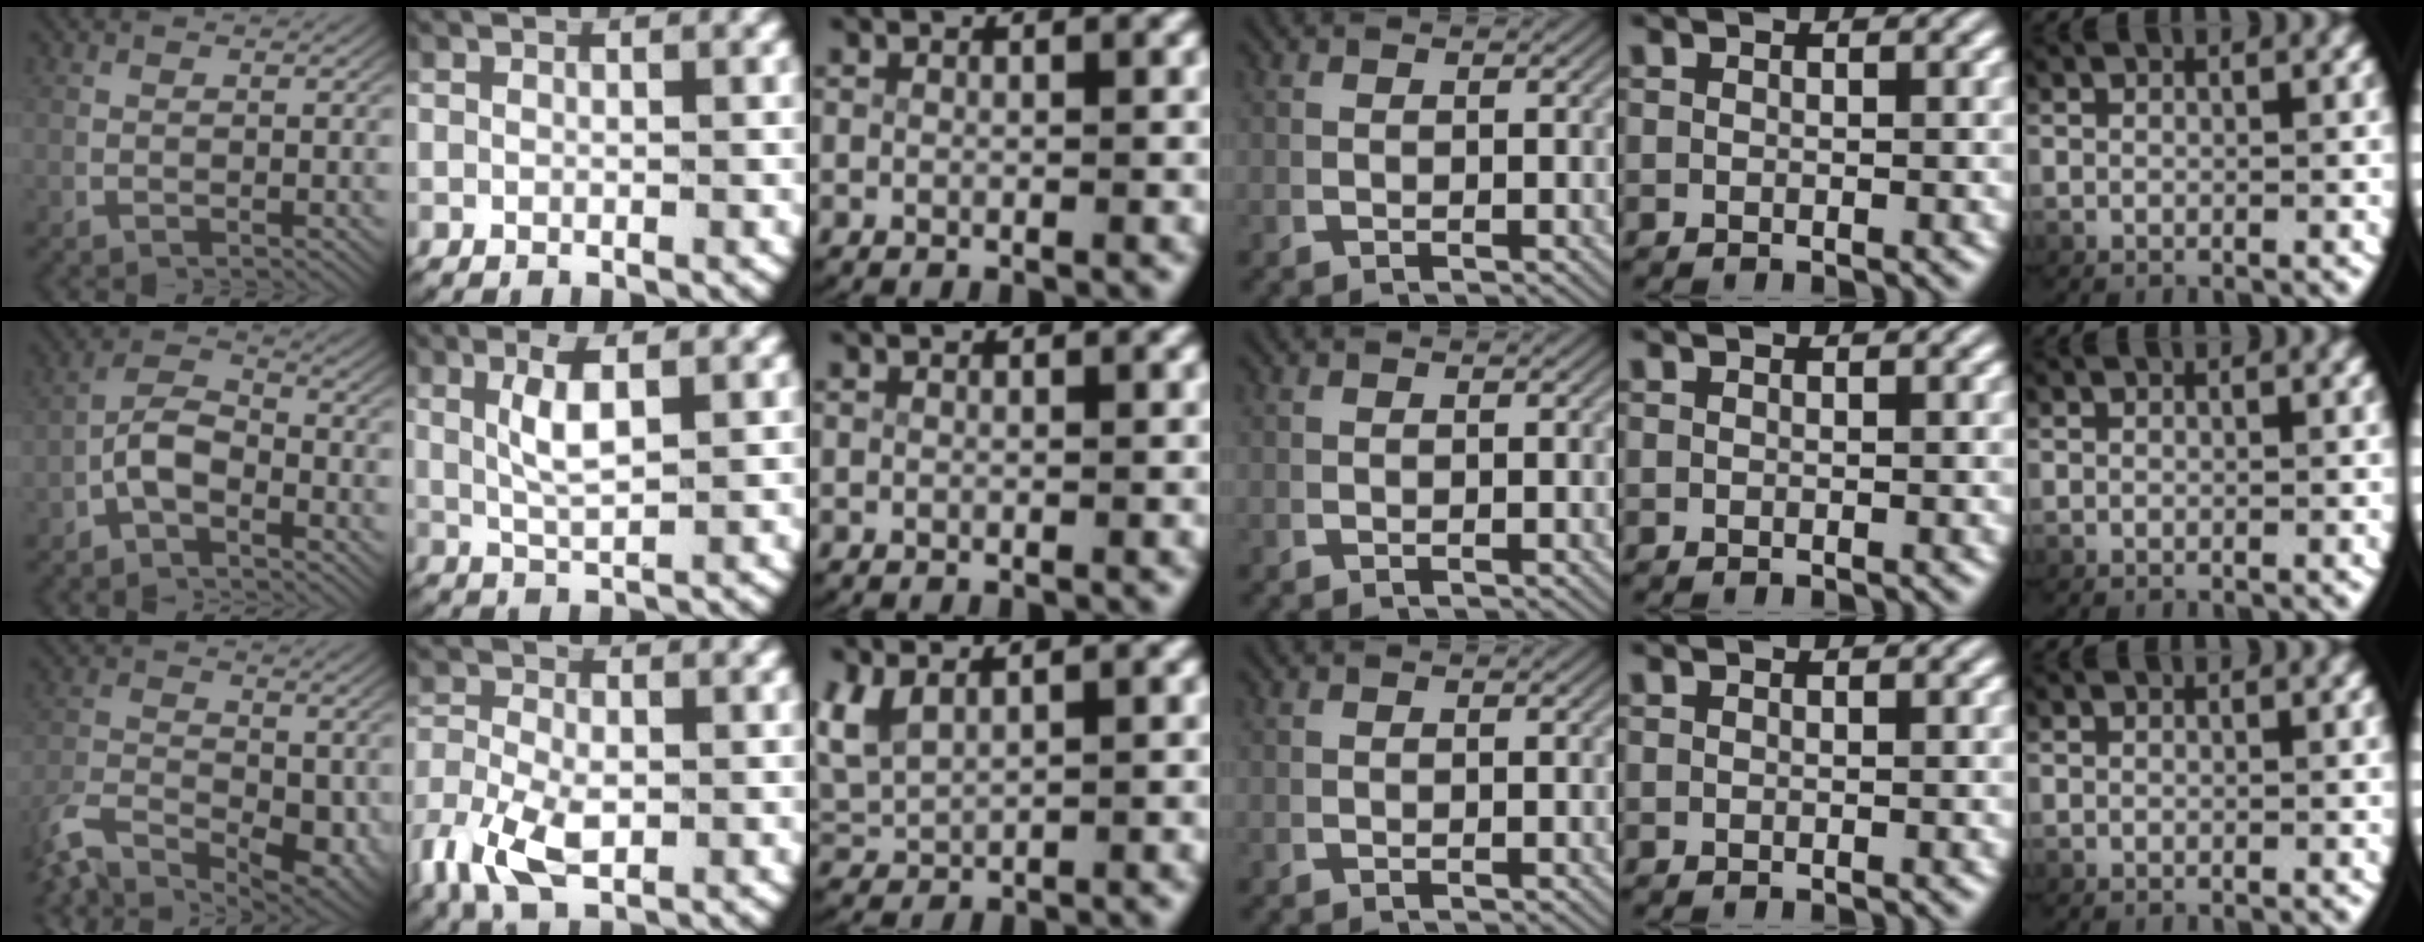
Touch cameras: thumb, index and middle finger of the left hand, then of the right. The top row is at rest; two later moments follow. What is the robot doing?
{"motion": "lift_and_place", "object": "scissors"}